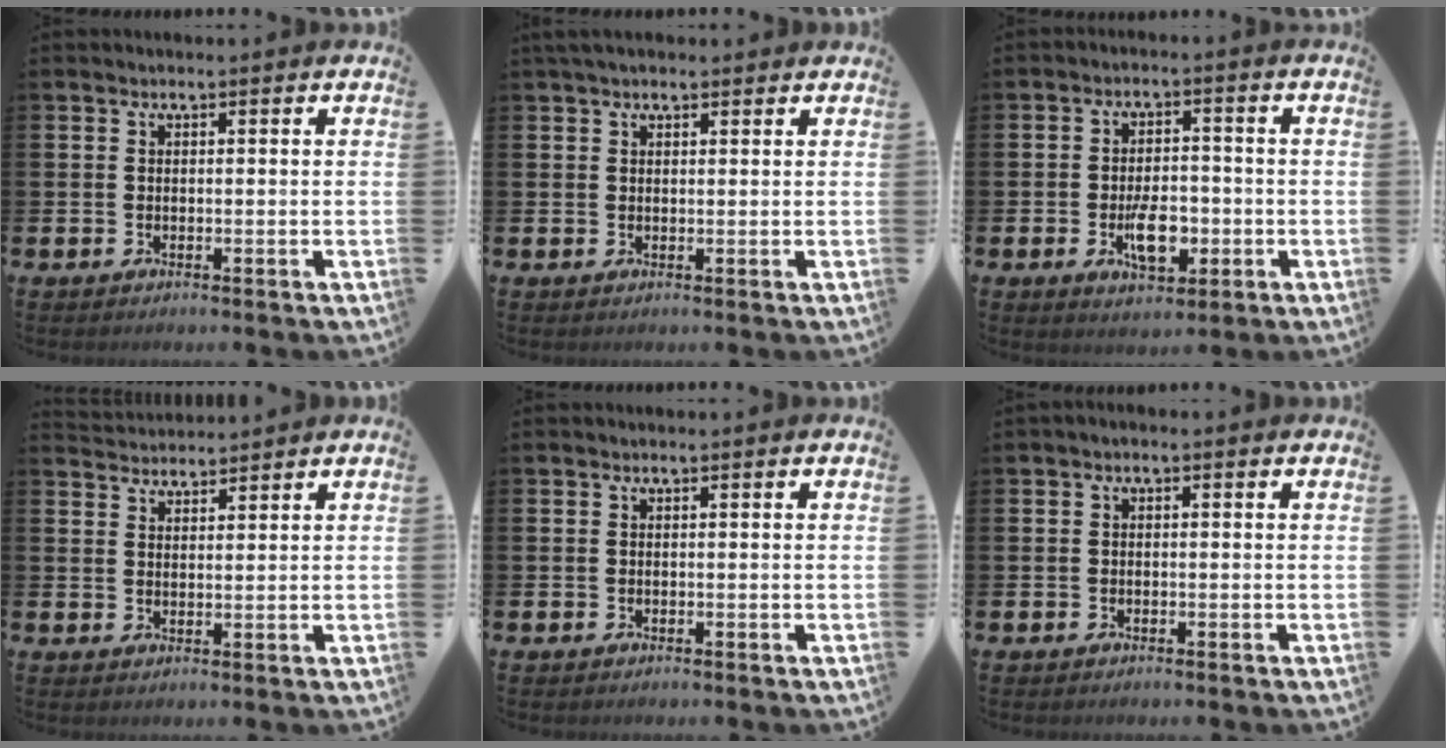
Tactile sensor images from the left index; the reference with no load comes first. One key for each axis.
{"total": 1.8, "fx": 1.5, "fy": 0.6, "fz": 0.7, "tx": -0.008, "ty": 0.005, "tz": 0.026}
{"total": 6.0, "fx": -1.8, "fy": 3.1, "fz": 4.8, "tx": -0.076, "ty": 0.006, "tz": -0.034}
{"total": 3.1, "fx": 3.1, "fy": 0.4, "fz": -0.3, "tx": -0.002, "ty": -0.014, "tz": 0.058}
{"total": 0.0}
{"total": 0.5, "fx": -0.3, "fy": 0.2, "fz": 0.4, "tx": -0.008, "ty": -0.001, "tz": -0.006}